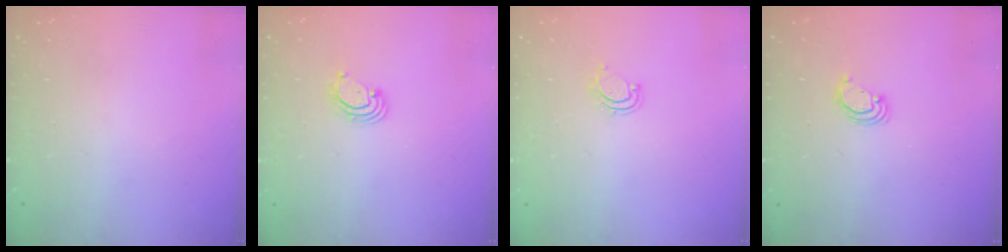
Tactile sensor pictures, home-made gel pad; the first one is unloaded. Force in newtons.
{"total": 2.7, "press": 2.7, "slide": 0.3}
{"total": 4.7, "press": 4.4, "slide": 1.6}
{"total": 2.8, "press": 2.8, "slide": 0.2}